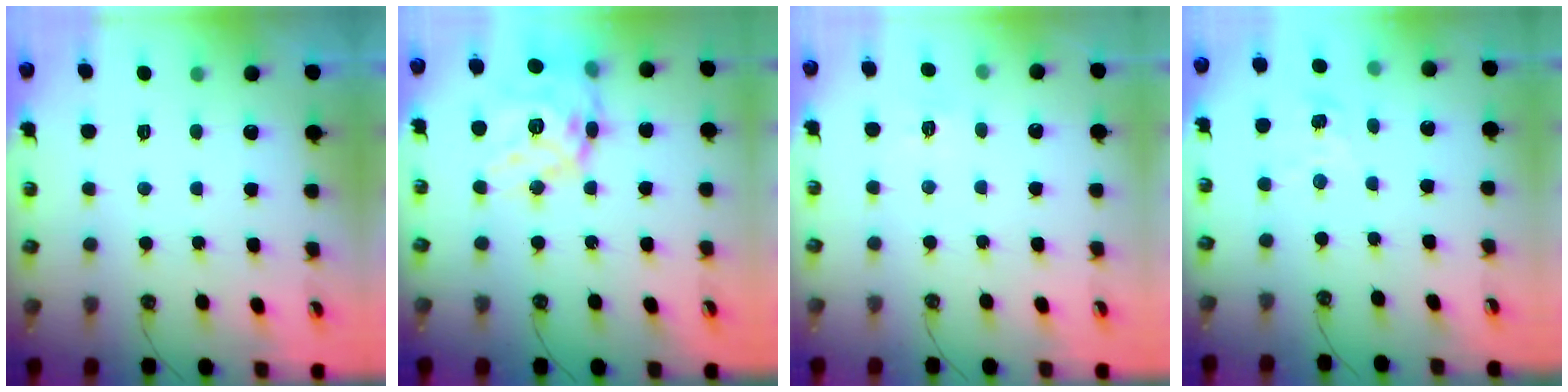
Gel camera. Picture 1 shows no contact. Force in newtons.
{"total": 18.9, "press": 18.8, "slide": 1.6}
{"total": 5.7, "press": 5.7, "slide": 0.6}
{"total": 2.9, "press": 2.9, "slide": 0.4}